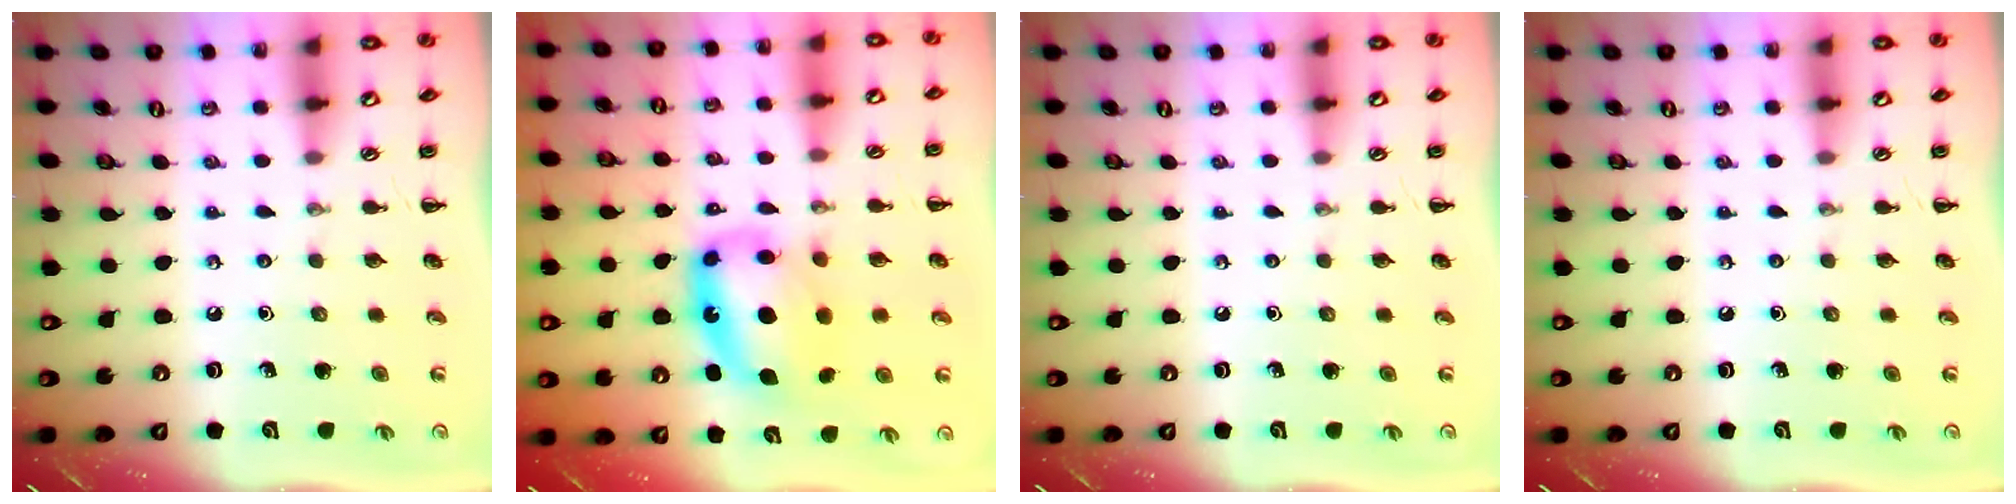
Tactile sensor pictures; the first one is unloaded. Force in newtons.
{"total": 12.2, "press": 11.8, "slide": 3.1}
{"total": 0.0}
{"total": 0.0}